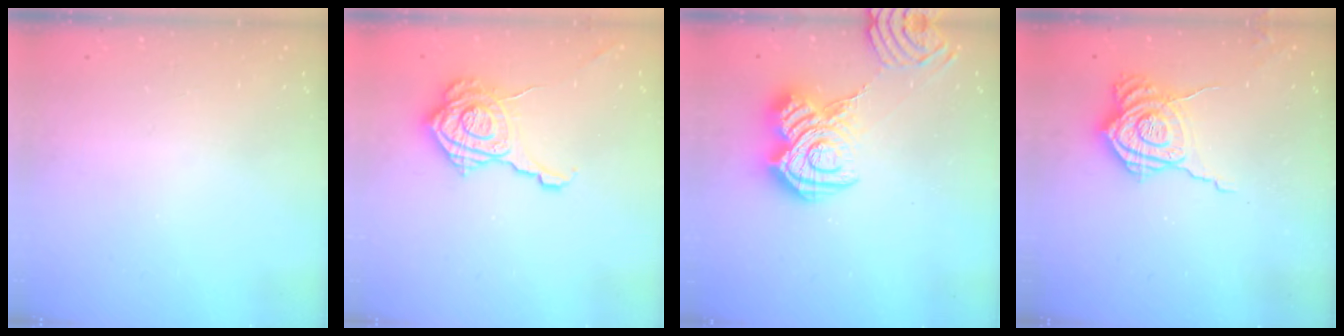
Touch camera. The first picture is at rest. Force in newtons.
{"total": 18.2, "press": 18.1, "slide": 0.9}
{"total": 14.9, "press": 14.9, "slide": 0.6}
{"total": 10.9, "press": 10.9, "slide": 1.0}